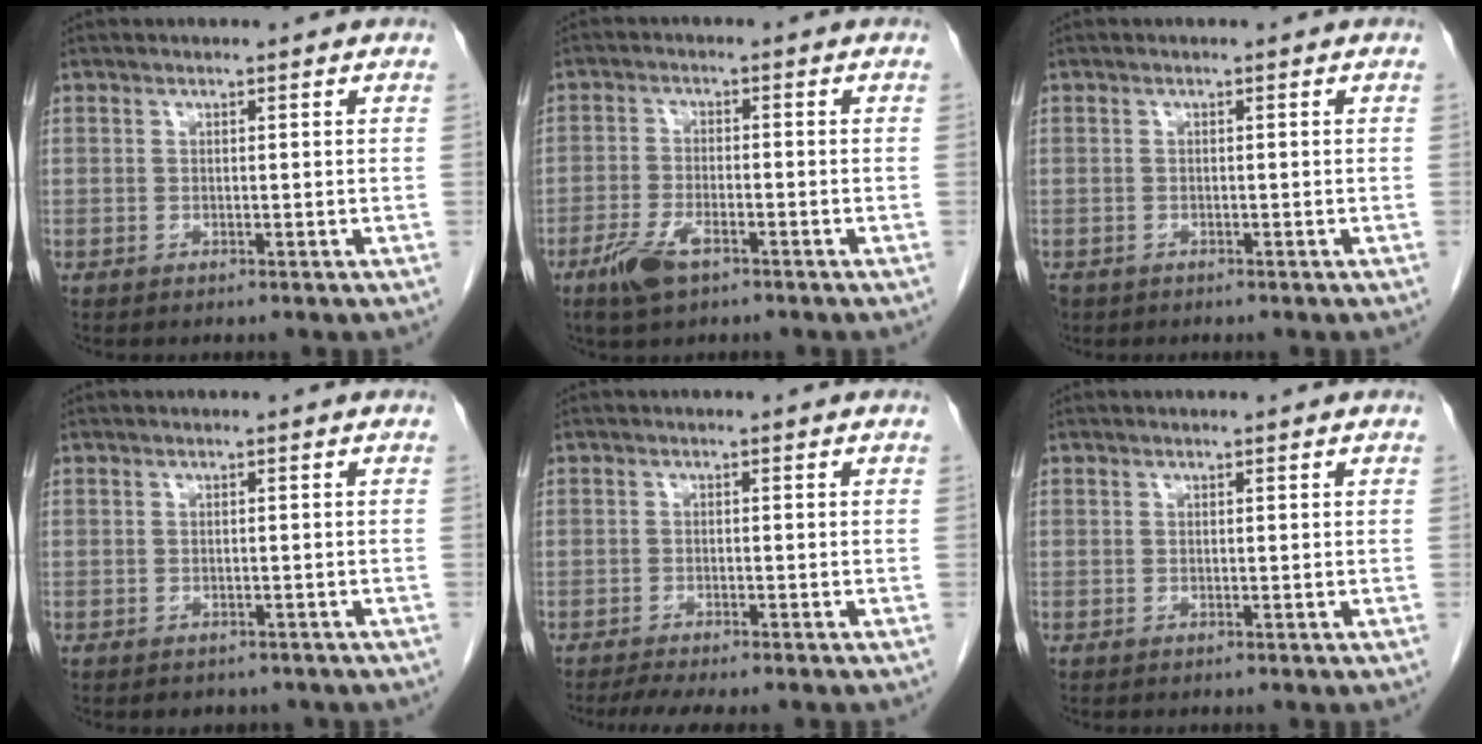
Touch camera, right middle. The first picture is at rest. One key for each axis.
{"total": 5.2, "fx": -3.2, "fy": 1.7, "fz": 3.7, "tx": -0.082, "ty": -0.006, "tz": -0.057}
{"total": 2.2, "fx": -1.5, "fy": 1.5, "fz": 0.6, "tx": -0.017, "ty": -0.002, "tz": -0.027}
{"total": 3.7, "fx": -3.1, "fy": 1.9, "fz": 0.9, "tx": -0.008, "ty": 0.003, "tz": -0.033}
{"total": 4.9, "fx": -4.0, "fy": 0.5, "fz": 2.7, "tx": -0.039, "ty": -0.009, "tz": -0.062}
{"total": 0.0}